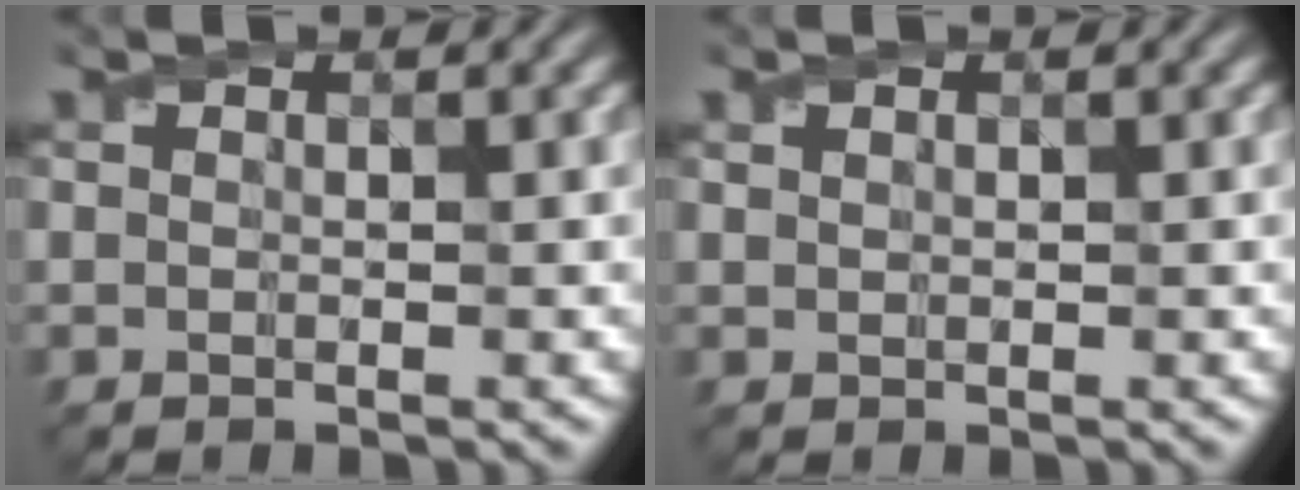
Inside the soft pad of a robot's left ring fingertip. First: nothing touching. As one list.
[{"total": 0.6, "force": [0.4, 0.4, 0.2], "torque": [-0.005, 0.000, 0.011]}]